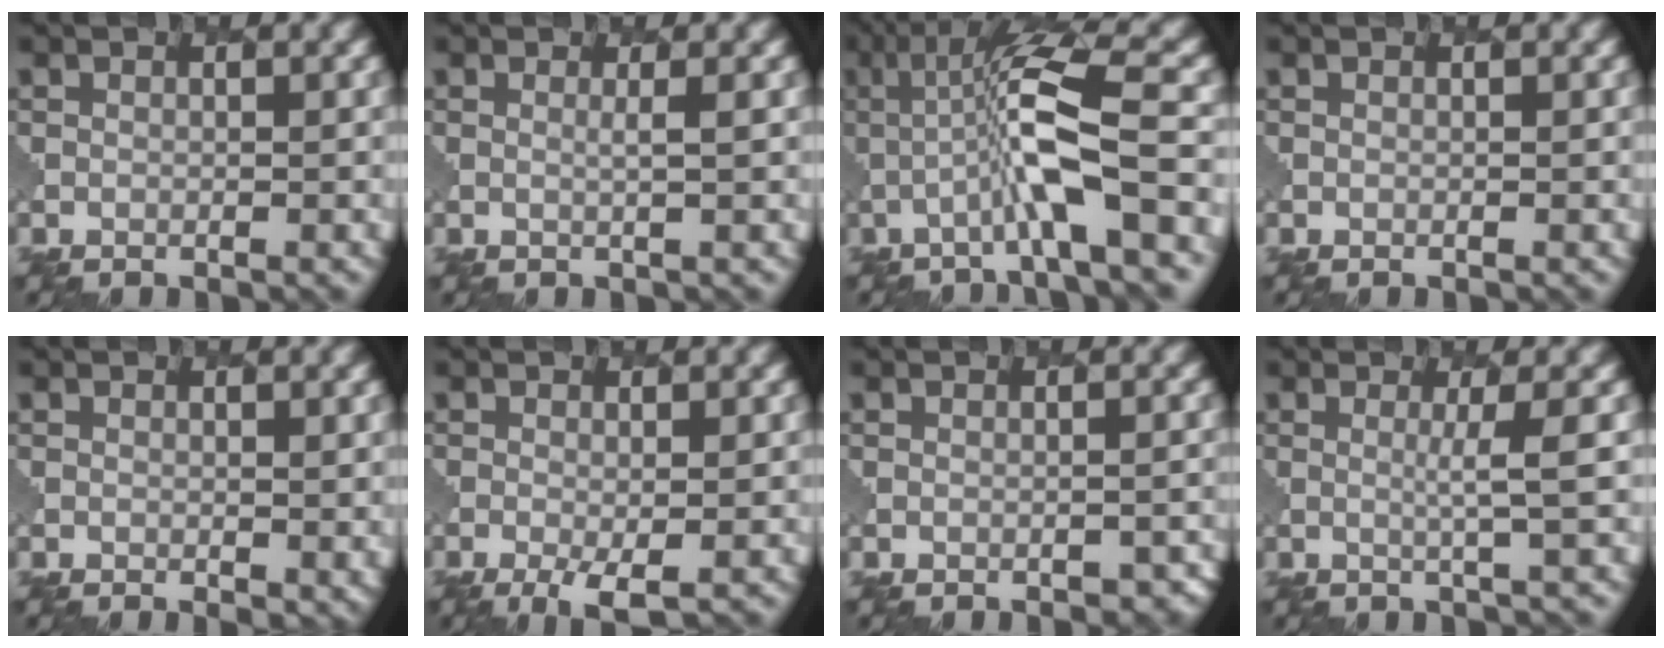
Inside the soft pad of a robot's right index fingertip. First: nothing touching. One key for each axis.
{"total": 0.9, "fx": 0.4, "fy": 0.2, "fz": 0.7, "tx": -0.009, "ty": -0.003, "tz": 0.003}
{"total": 6.8, "fx": -1.3, "fy": 0.9, "fz": 6.6, "tx": -0.117, "ty": 0.011, "tz": -0.029}
{"total": 0.0}
{"total": 2.1, "fx": 0.2, "fy": 0.9, "fz": 1.8, "tx": -0.025, "ty": -0.008, "tz": 0.008}
{"total": 2.6, "fx": -0.8, "fy": 0.8, "fz": 2.3, "tx": -0.045, "ty": -0.010, "tz": -0.012}
{"total": 2.0, "fx": -1.2, "fy": 0.9, "fz": 1.2, "tx": -0.013, "ty": 0.000, "tz": -0.005}
{"total": 1.9, "fx": 0.5, "fy": 0.3, "fz": 1.8, "tx": -0.032, "ty": -0.003, "tz": 0.002}